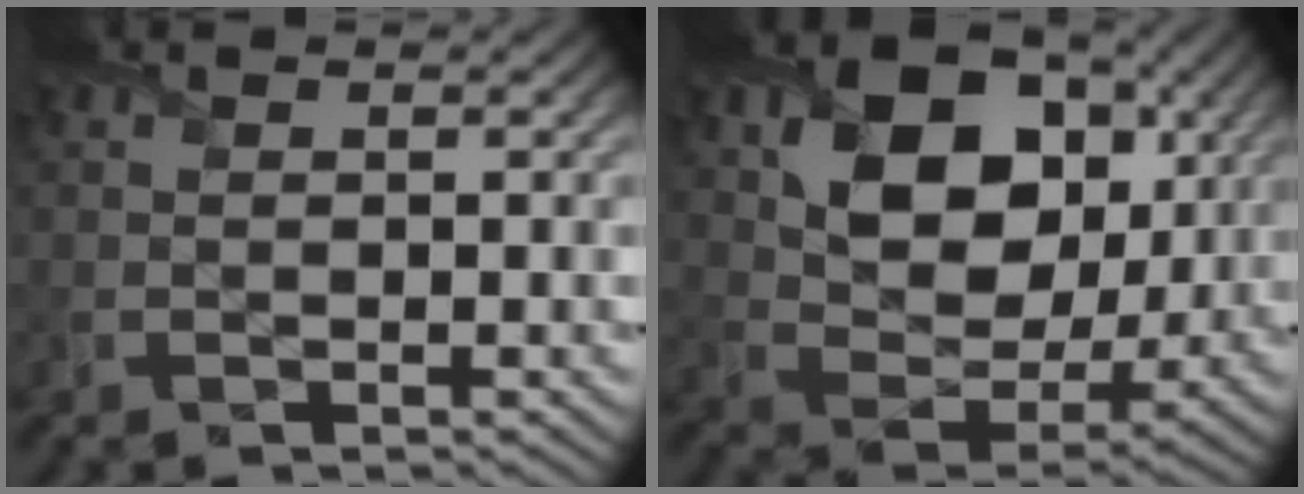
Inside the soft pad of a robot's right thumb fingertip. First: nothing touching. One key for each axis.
{"total": 13.0, "fx": 4.5, "fy": 9.1, "fz": 8.1, "tx": -0.156, "ty": -0.010, "tz": 0.078}